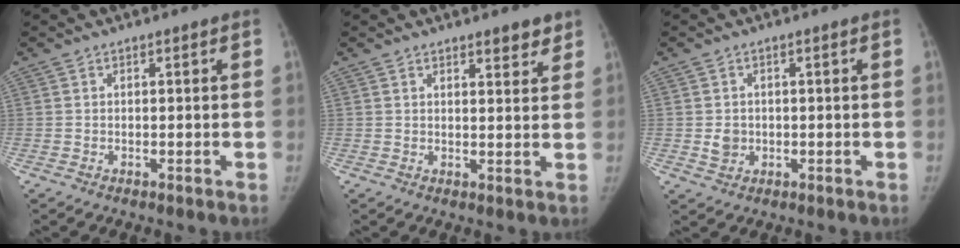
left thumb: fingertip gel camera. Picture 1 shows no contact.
{"total": 3.2, "force": [2.5, 1.0, 1.7], "torque": [-0.008, -0.017, 0.032]}
{"total": 2.5, "force": [-0.1, 2.1, 1.3], "torque": [-0.010, 0.003, 0.004]}